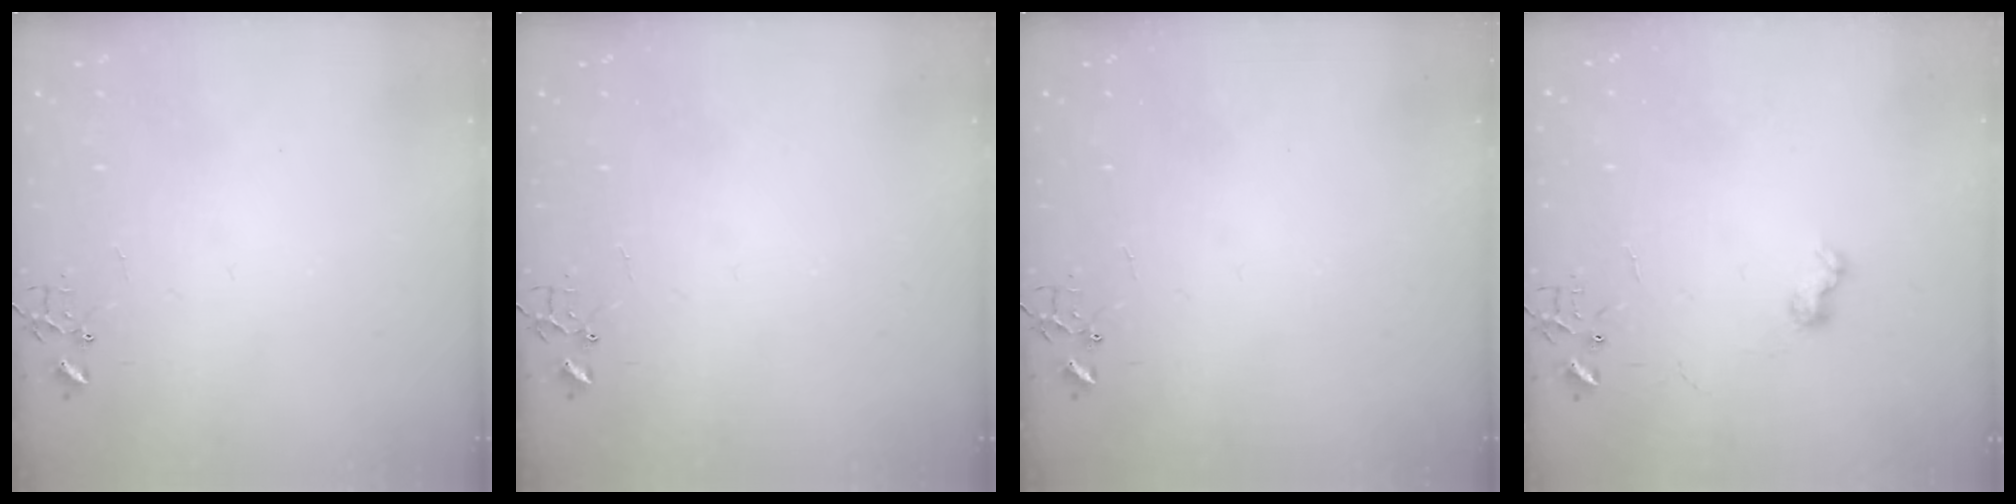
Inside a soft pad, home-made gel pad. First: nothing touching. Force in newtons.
{"total": 0.0}
{"total": 0.0}
{"total": 6.0, "press": 6.0, "slide": 0.7}